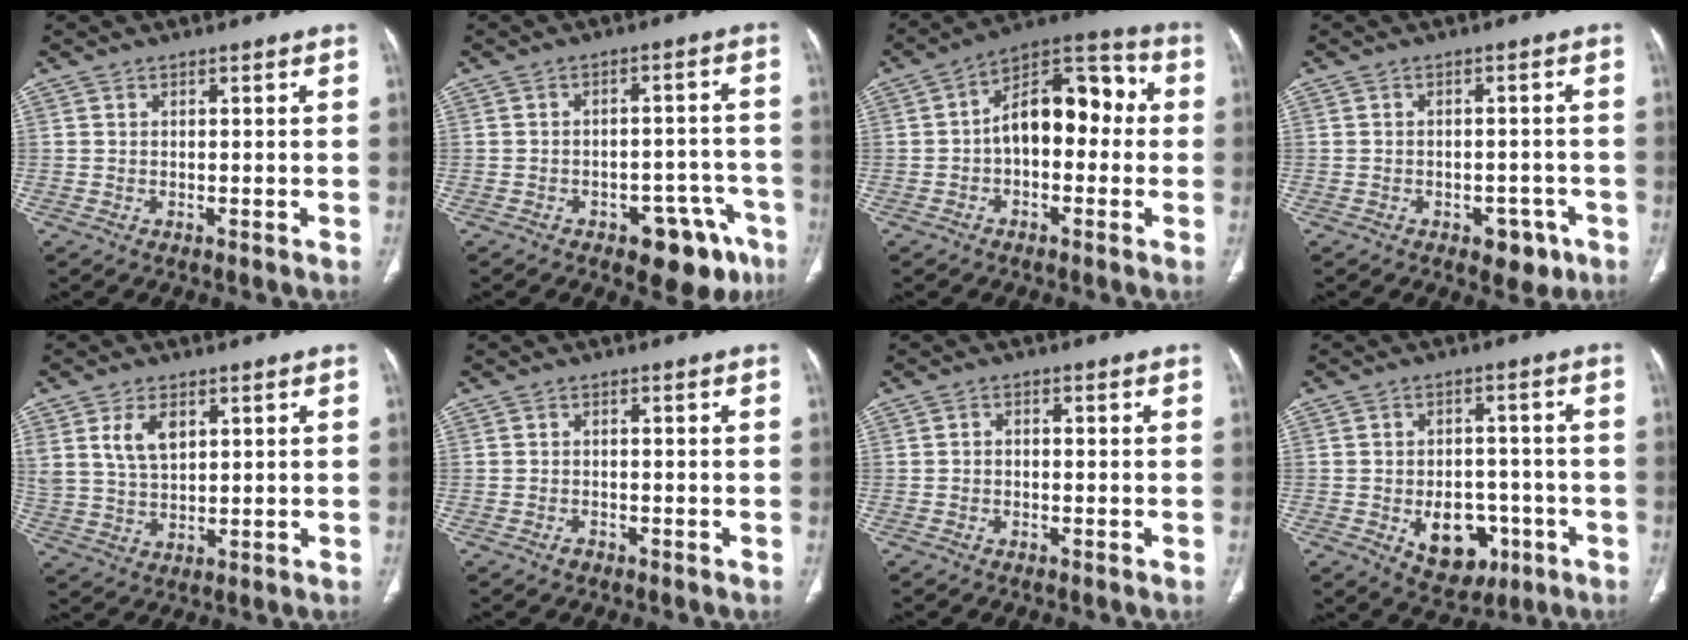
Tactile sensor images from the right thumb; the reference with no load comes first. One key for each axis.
{"total": 10.8, "fx": -6.4, "fy": 5.4, "fz": 6.8, "tx": -0.048, "ty": 0.045, "tz": -0.079}
{"total": 13.9, "fx": 0.0, "fy": 8.2, "fz": 11.2, "tx": -0.131, "ty": 0.048, "tz": -0.015}
{"total": 5.1, "fx": -2.8, "fy": 3.1, "fz": 2.9, "tx": -0.013, "ty": 0.017, "tz": -0.032}
{"total": 6.9, "fx": 2.9, "fy": 4.1, "fz": 4.8, "tx": -0.086, "ty": -0.010, "tz": 0.067}
{"total": 1.1, "fx": -0.9, "fy": 0.7, "fz": 0.3, "tx": -0.006, "ty": 0.004, "tz": -0.014}
{"total": 1.0, "fx": -0.4, "fy": 0.7, "fz": 0.5, "tx": -0.005, "ty": 0.004, "tz": -0.008}
{"total": 10.8, "fx": -3.8, "fy": 7.5, "fz": 6.8, "tx": -0.057, "ty": 0.024, "tz": -0.039}